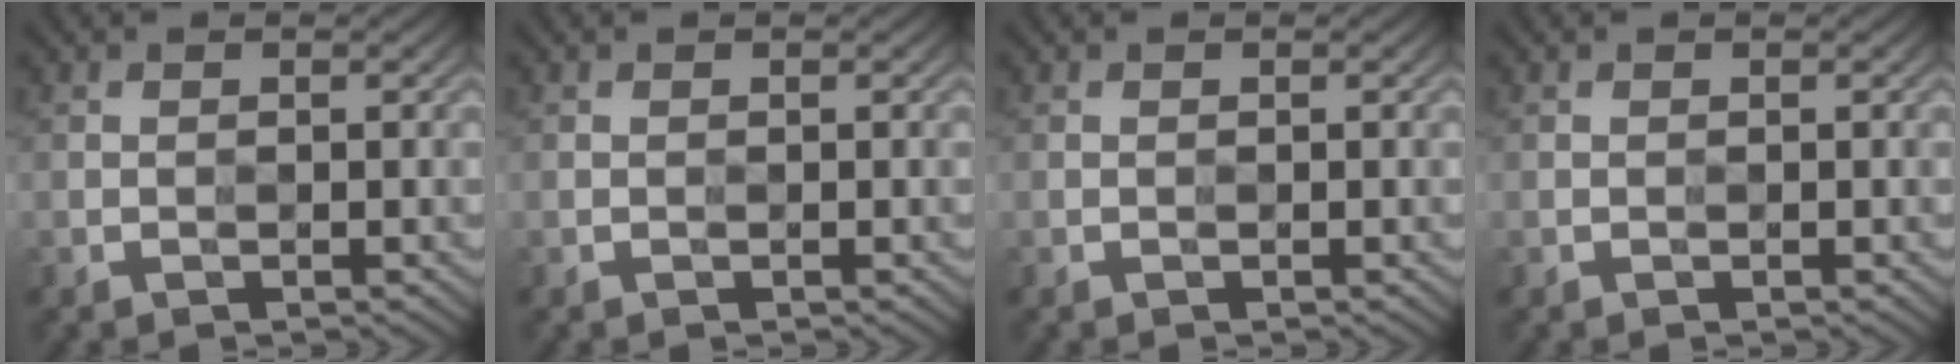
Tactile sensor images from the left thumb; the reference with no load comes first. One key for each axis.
{"total": 0.0}
{"total": 0.0}
{"total": 0.0}